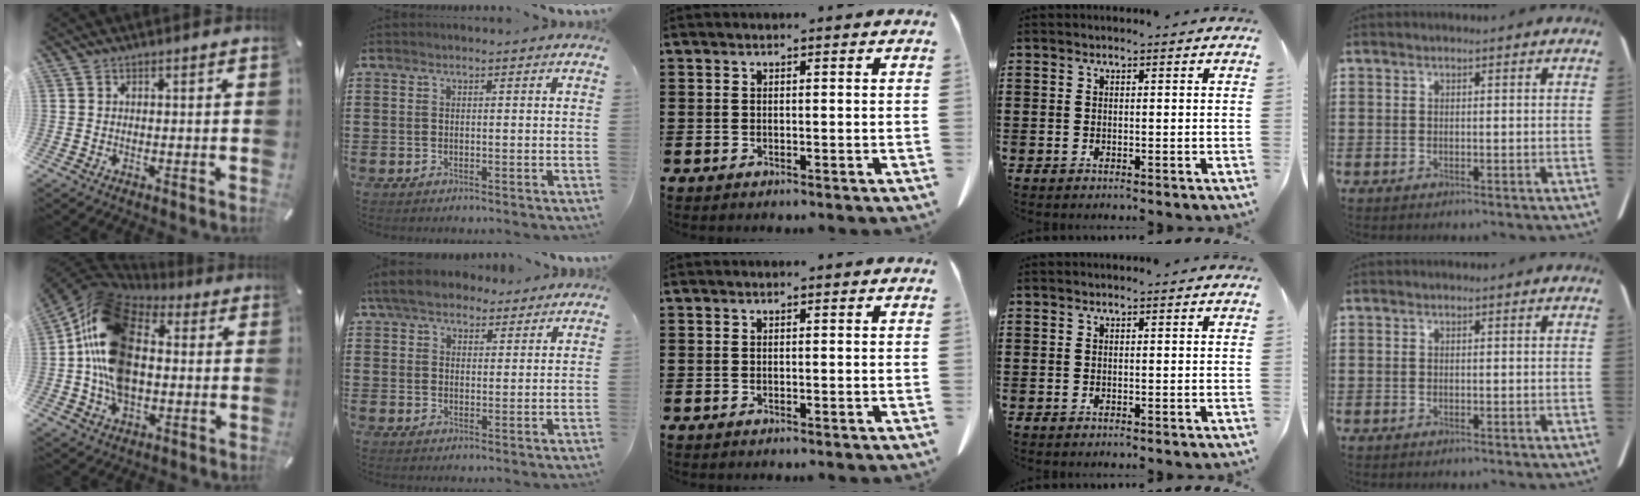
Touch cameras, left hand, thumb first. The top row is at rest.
{"thumb": {"total": 19.9, "force": [0.8, 14.3, 13.8], "torque": [-0.292, 0.009, 0.013]}, "index": {"total": 5.9, "force": [5.1, 2.3, 2.0], "torque": [-0.058, 0.000, 0.096]}}